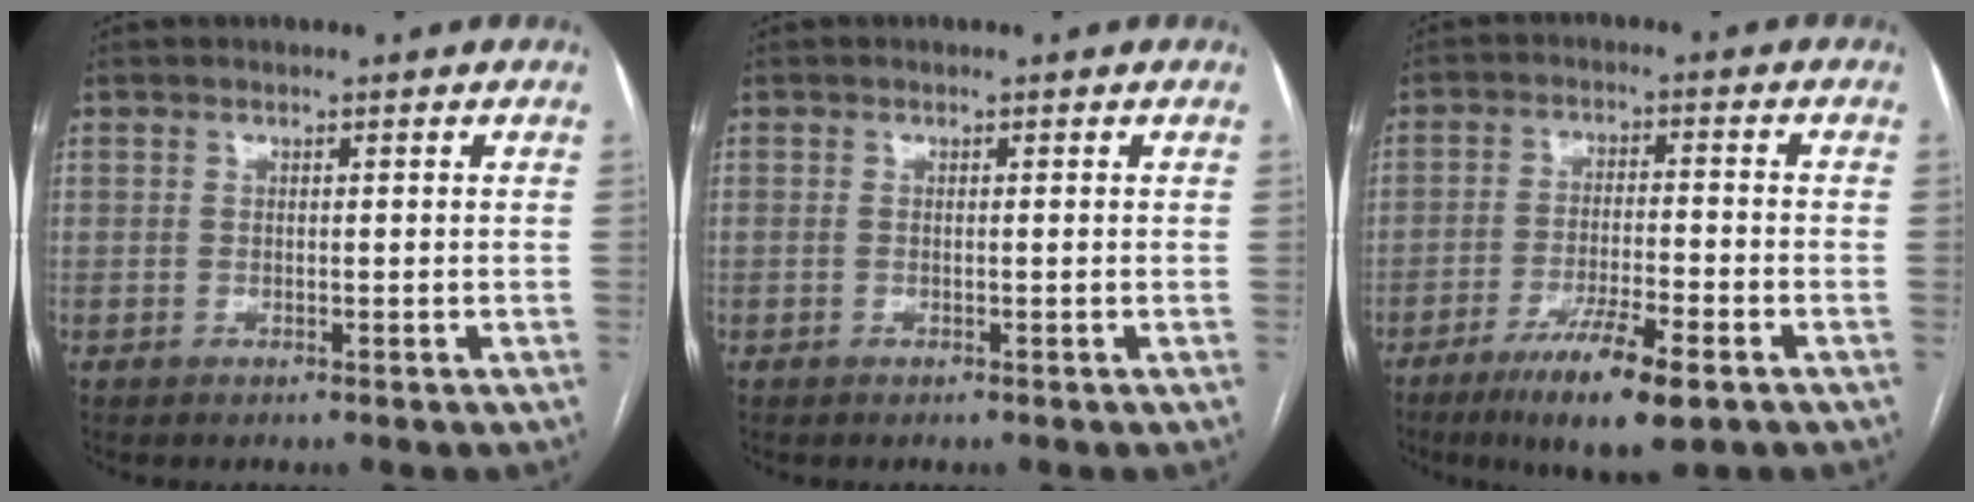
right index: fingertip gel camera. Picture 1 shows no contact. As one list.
[{"total": 0.0}, {"total": 10.6, "force": [-6.4, 1.2, 8.4], "torque": [-0.147, -0.023, -0.103]}]